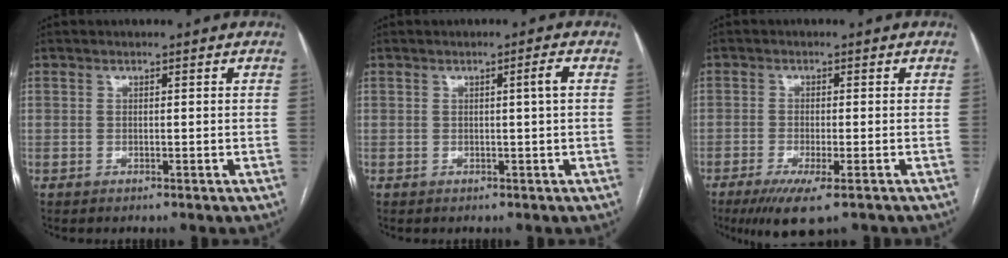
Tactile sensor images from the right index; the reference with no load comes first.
{"total": 1.6, "force": [0.2, -0.5, 1.6], "torque": [-0.024, 0.000, 0.004]}
{"total": 7.2, "force": [-4.8, 1.0, 5.3], "torque": [-0.084, -0.019, -0.073]}